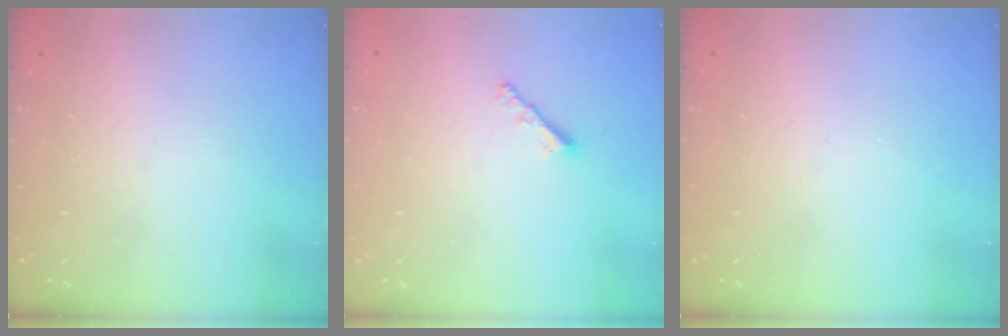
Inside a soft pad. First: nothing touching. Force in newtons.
{"total": 2.0, "press": 2.0, "slide": 0.5}
{"total": 0.0}